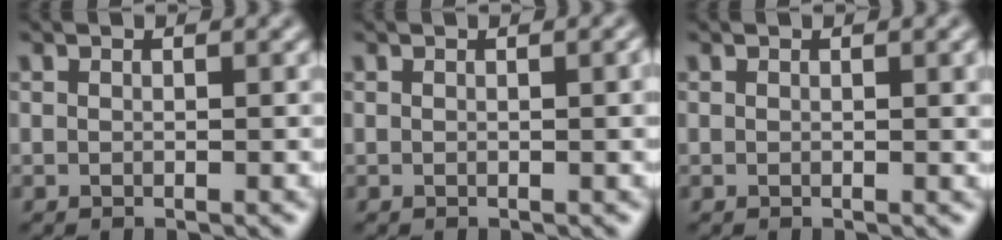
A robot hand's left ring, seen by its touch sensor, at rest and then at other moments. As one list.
[{"total": 1.1, "force": [0.1, 0.2, 1.1], "torque": [-0.012, 0.002, 0.001]}, {"total": 1.0, "force": [0.3, 0.2, 1.0], "torque": [-0.013, 0.001, 0.004]}]